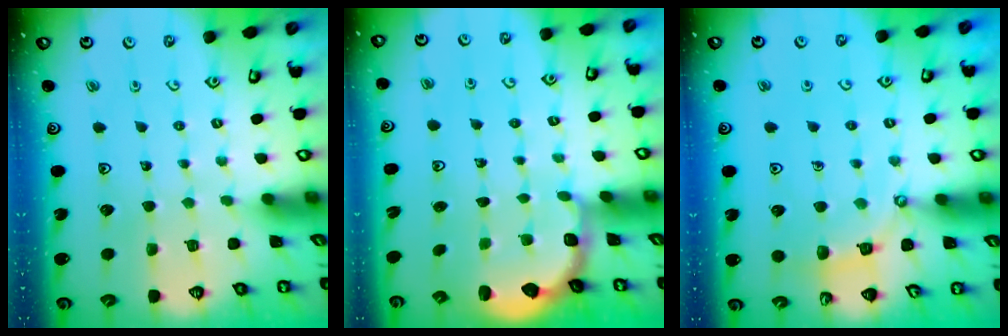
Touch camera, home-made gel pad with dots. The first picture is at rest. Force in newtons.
{"total": 2.8, "press": 2.1, "slide": 1.9}
{"total": 4.9, "press": 4.9, "slide": 0.4}